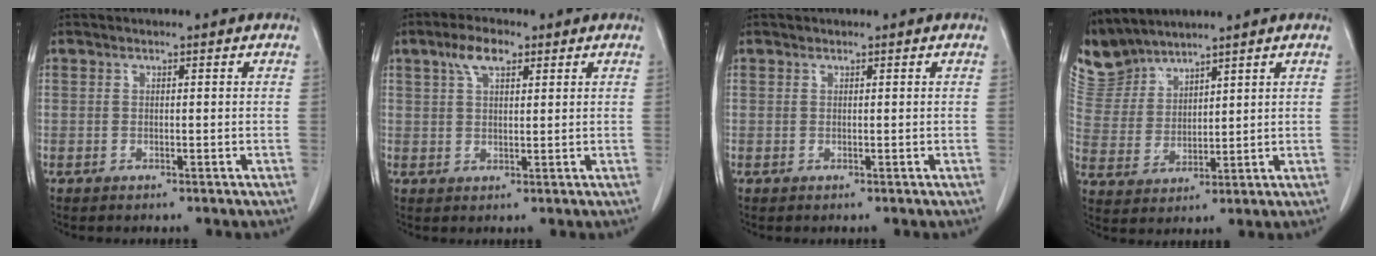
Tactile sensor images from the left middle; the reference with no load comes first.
{"total": 4.7, "force": [2.6, 1.8, 3.4], "torque": [-0.072, 0.013, 0.051]}
{"total": 0.0}
{"total": 7.0, "force": [6.8, 1.2, -0.1], "torque": [-0.015, 0.011, 0.158]}